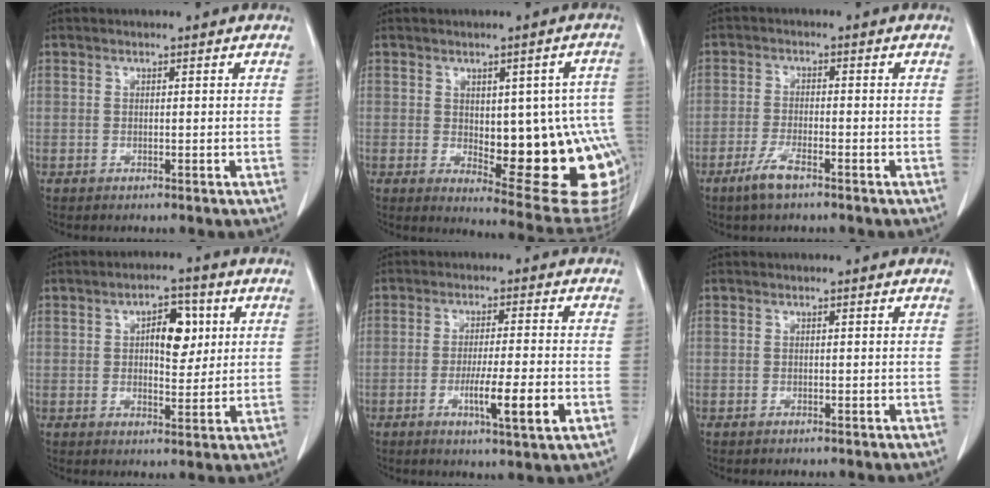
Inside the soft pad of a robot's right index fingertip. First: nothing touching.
{"total": 19.1, "force": [-2.3, 6.3, 17.9], "torque": [-0.145, 0.017, 0.000]}
{"total": 4.1, "force": [-2.8, 0.6, 2.9], "torque": [-0.065, -0.006, -0.053]}
{"total": 6.5, "force": [1.8, 3.1, 5.5], "torque": [-0.081, 0.011, 0.029]}
{"total": 8.4, "force": [-2.7, 0.0, 8.0], "torque": [-0.129, -0.017, -0.045]}
{"total": 0.0}